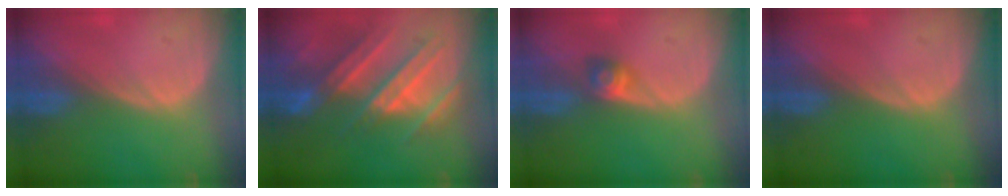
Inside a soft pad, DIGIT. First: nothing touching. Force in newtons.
{"total": 10.1, "press": 9.5, "slide": 3.4}
{"total": 2.8, "press": 2.5, "slide": 1.3}
{"total": 0.0}